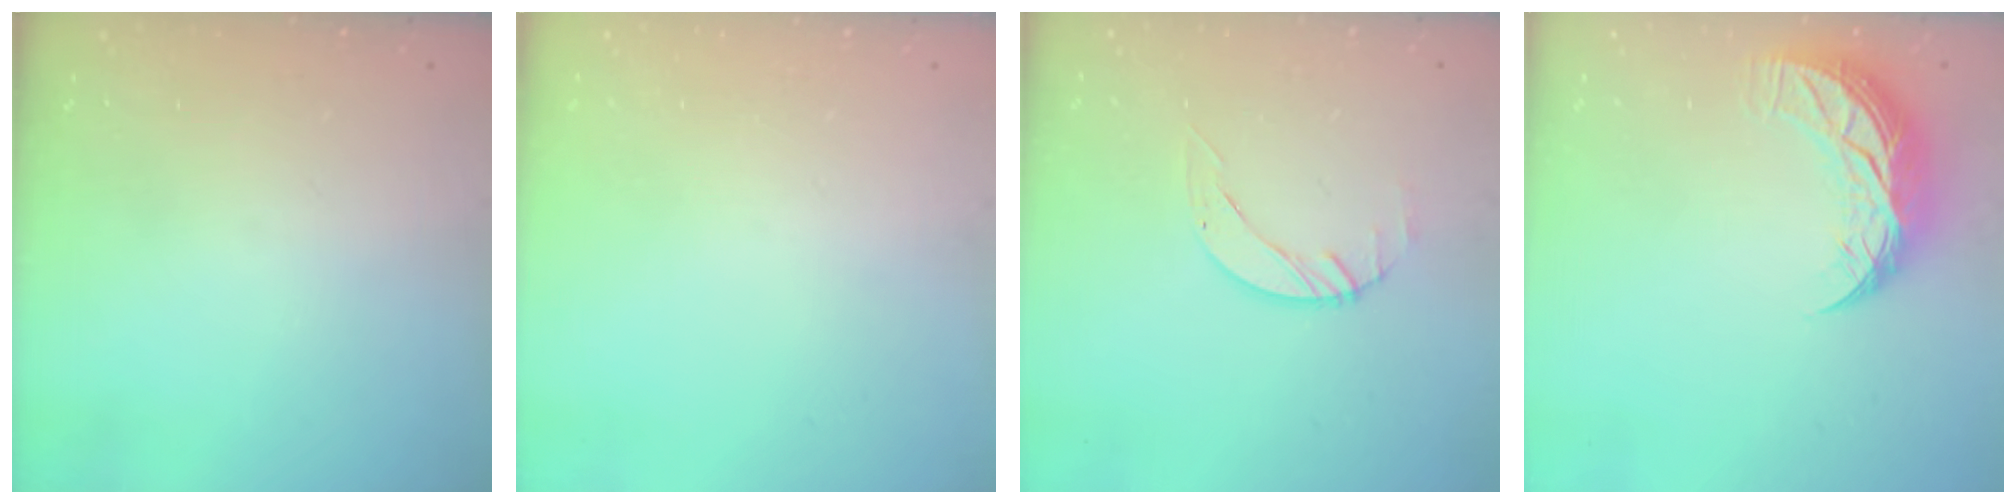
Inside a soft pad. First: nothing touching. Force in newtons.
{"total": 0.0}
{"total": 2.6, "press": 2.6, "slide": 0.3}
{"total": 10.1, "press": 10.0, "slide": 0.9}